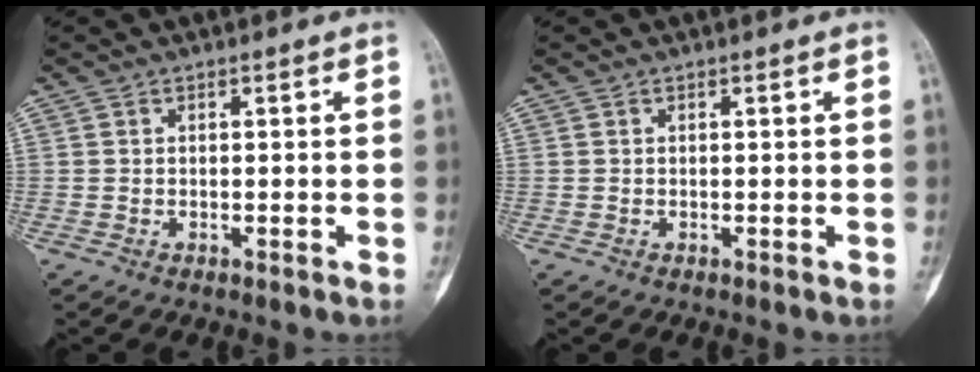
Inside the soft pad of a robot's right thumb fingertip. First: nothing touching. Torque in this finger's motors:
{"motor_torque": [0.00, 0.00, 0.05, -0.05, 0.00]}